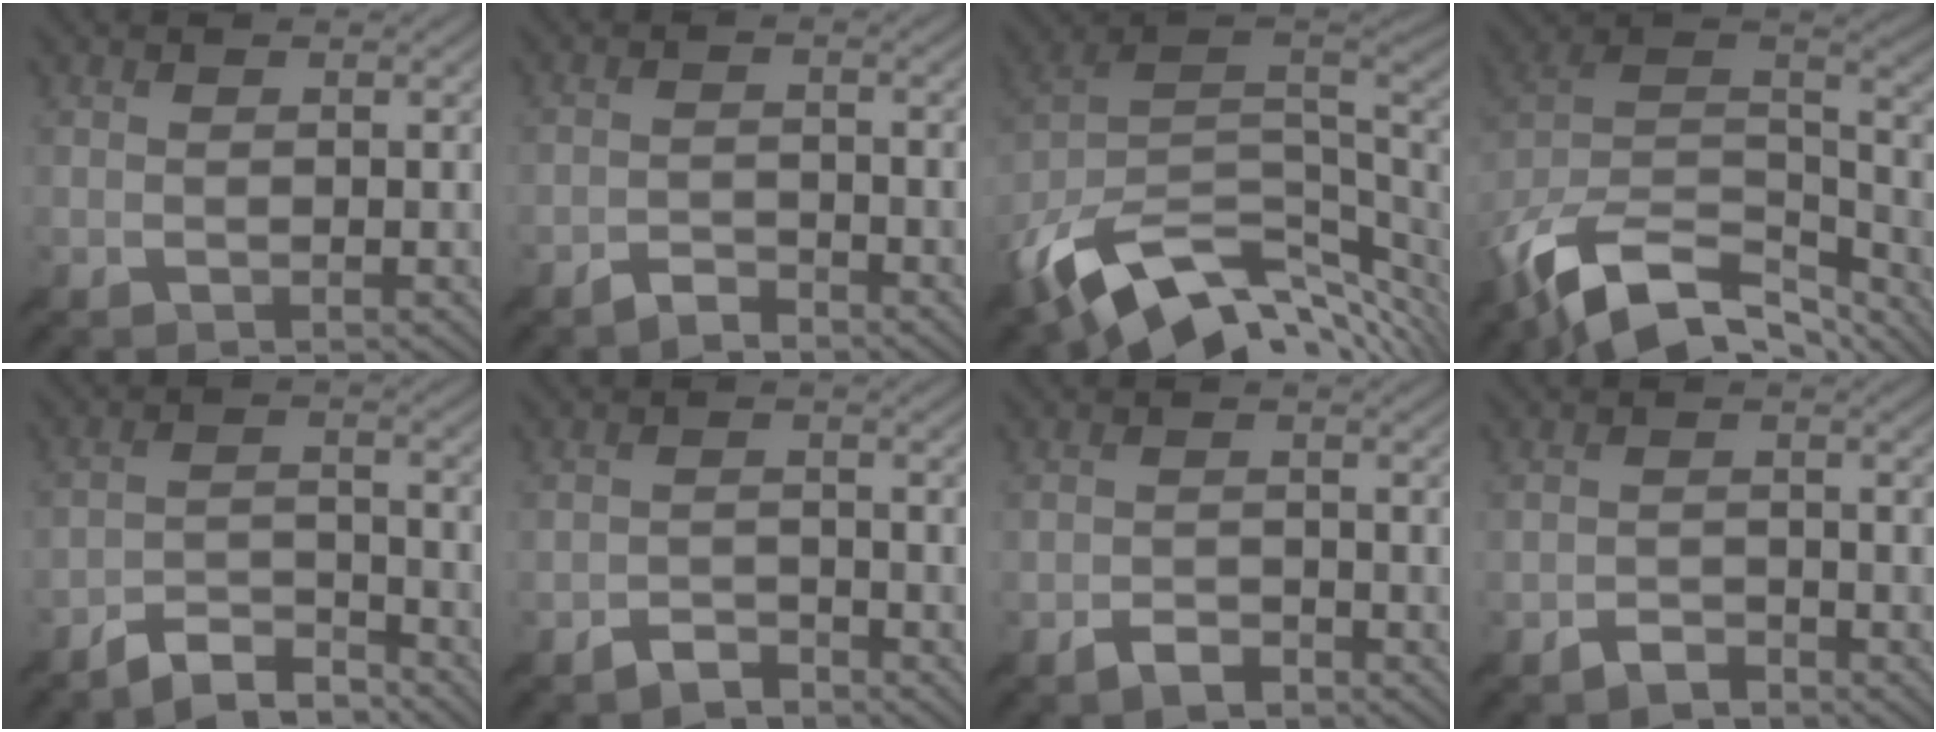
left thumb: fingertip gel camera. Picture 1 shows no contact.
{"total": 2.4, "force": [-2.2, 0.6, 0.7], "torque": [-0.009, 0.002, -0.048]}
{"total": 15.4, "force": [-5.8, 8.9, 11.2], "torque": [-0.240, -0.024, -0.092]}
{"total": 15.2, "force": [-9.5, 7.9, 8.8], "torque": [-0.208, -0.035, -0.144]}
{"total": 6.2, "force": [-5.7, 1.3, 2.0], "torque": [-0.036, -0.004, -0.109]}
{"total": 2.7, "force": [-2.4, 0.9, 0.7], "torque": [-0.007, 0.002, -0.051]}
{"total": 2.6, "force": [-2.1, 1.0, 1.0], "torque": [-0.013, 0.001, -0.044]}
{"total": 2.3, "force": [-2.1, 0.8, 0.7], "torque": [-0.006, 0.002, -0.043]}